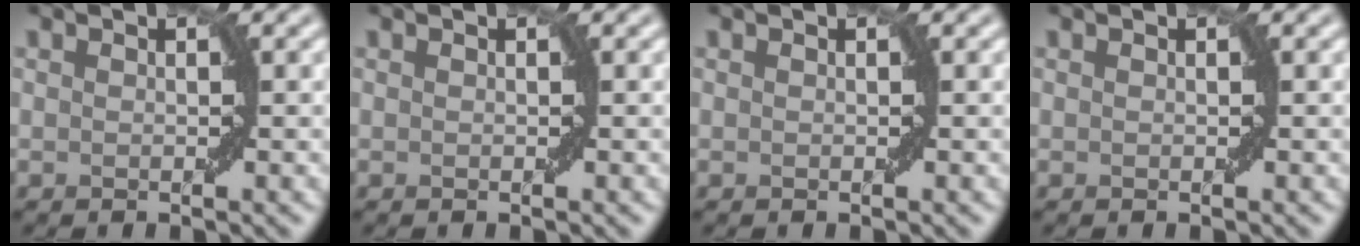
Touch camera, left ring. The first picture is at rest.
{"total": 0.0}
{"total": 0.0}
{"total": 0.0}